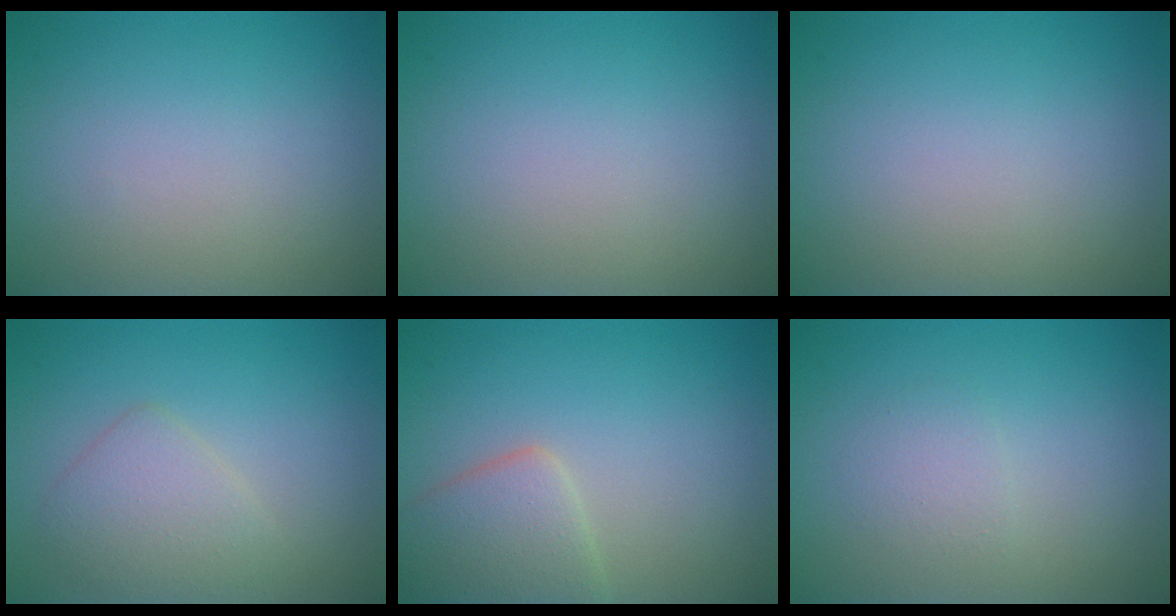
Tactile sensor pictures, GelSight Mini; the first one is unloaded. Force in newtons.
{"total": 0.0}
{"total": 0.0}
{"total": 2.9, "press": 2.9, "slide": 0.2}
{"total": 3.7, "press": 3.7, "slide": 0.2}
{"total": 1.4, "press": 1.4, "slide": 0.0}